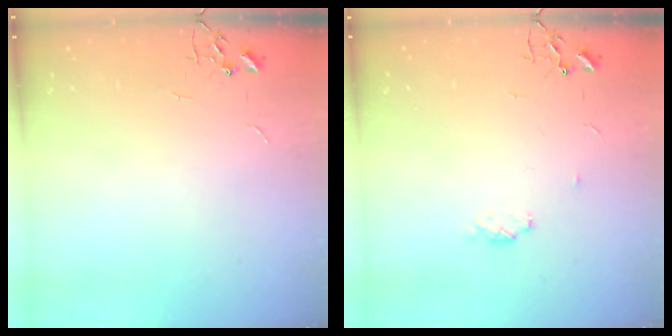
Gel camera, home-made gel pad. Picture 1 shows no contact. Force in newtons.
{"total": 4.5, "press": 4.5, "slide": 0.9}